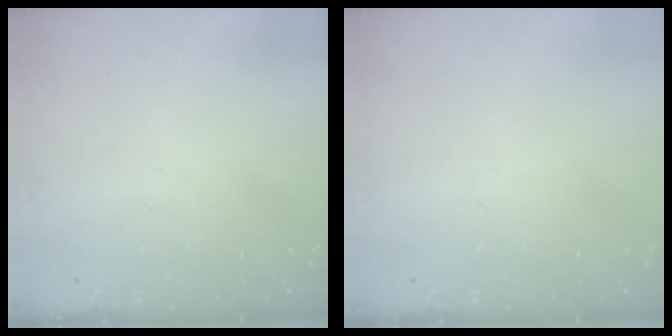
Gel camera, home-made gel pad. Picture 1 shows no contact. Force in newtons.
{"total": 0.0}